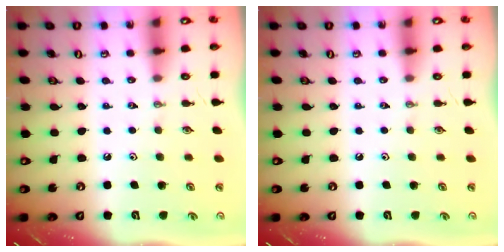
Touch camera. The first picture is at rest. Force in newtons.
{"total": 0.0}